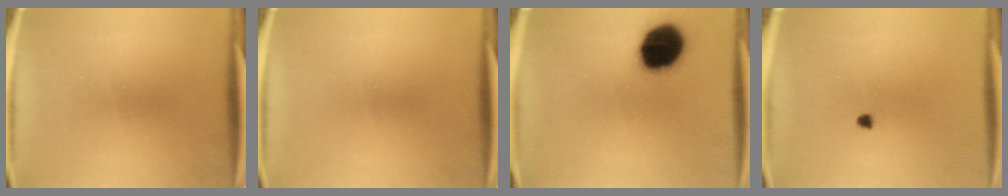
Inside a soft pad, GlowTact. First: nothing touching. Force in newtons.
{"total": 0.0}
{"total": 16.1}
{"total": 1.0}